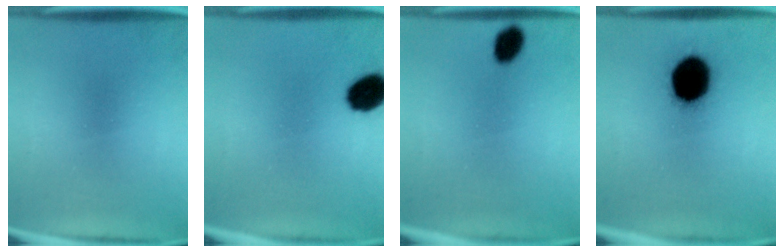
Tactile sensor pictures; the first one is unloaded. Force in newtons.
{"total": 8.4}
{"total": 2.3}
{"total": 17.4}